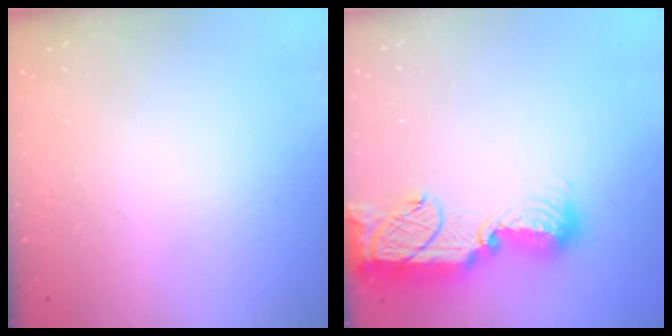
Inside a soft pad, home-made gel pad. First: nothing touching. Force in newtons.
{"total": 16.5, "press": 16.4, "slide": 1.6}